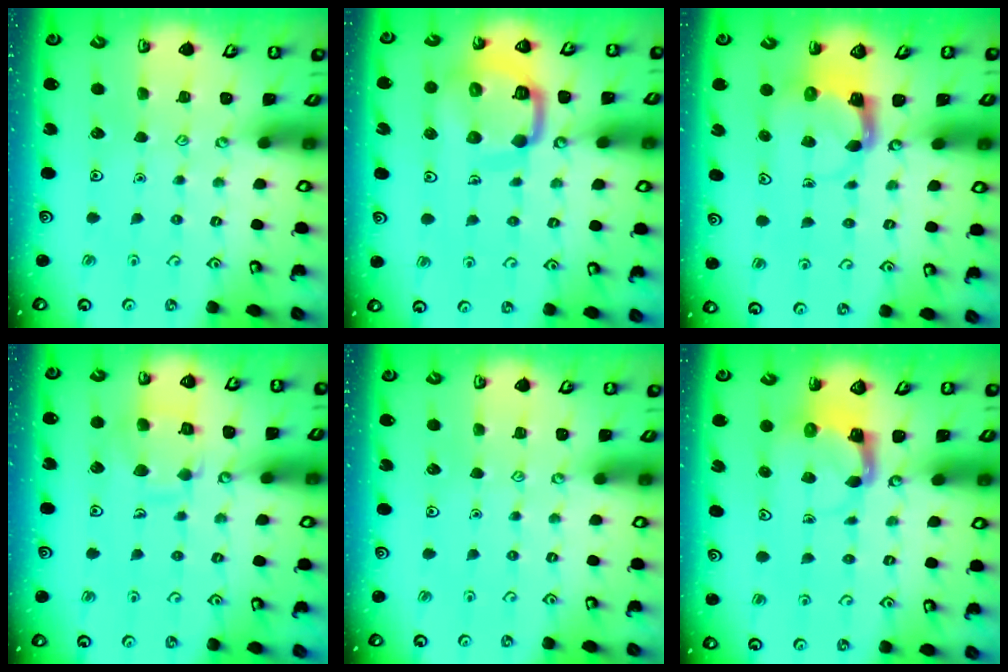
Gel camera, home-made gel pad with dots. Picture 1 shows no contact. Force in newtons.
{"total": 14.4, "press": 14.3, "slide": 1.5}
{"total": 3.9, "press": 3.8, "slide": 0.7}
{"total": 10.9, "press": 10.9, "slide": 0.8}
{"total": 0.0}
{"total": 4.0, "press": 3.9, "slide": 0.7}